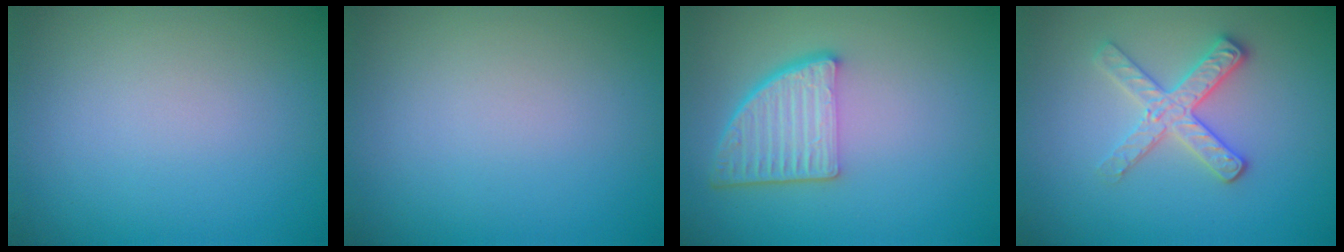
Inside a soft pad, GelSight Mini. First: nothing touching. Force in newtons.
{"total": 0.0}
{"total": 5.0, "press": 3.7, "slide": 3.4}
{"total": 3.0, "press": 2.8, "slide": 1.0}